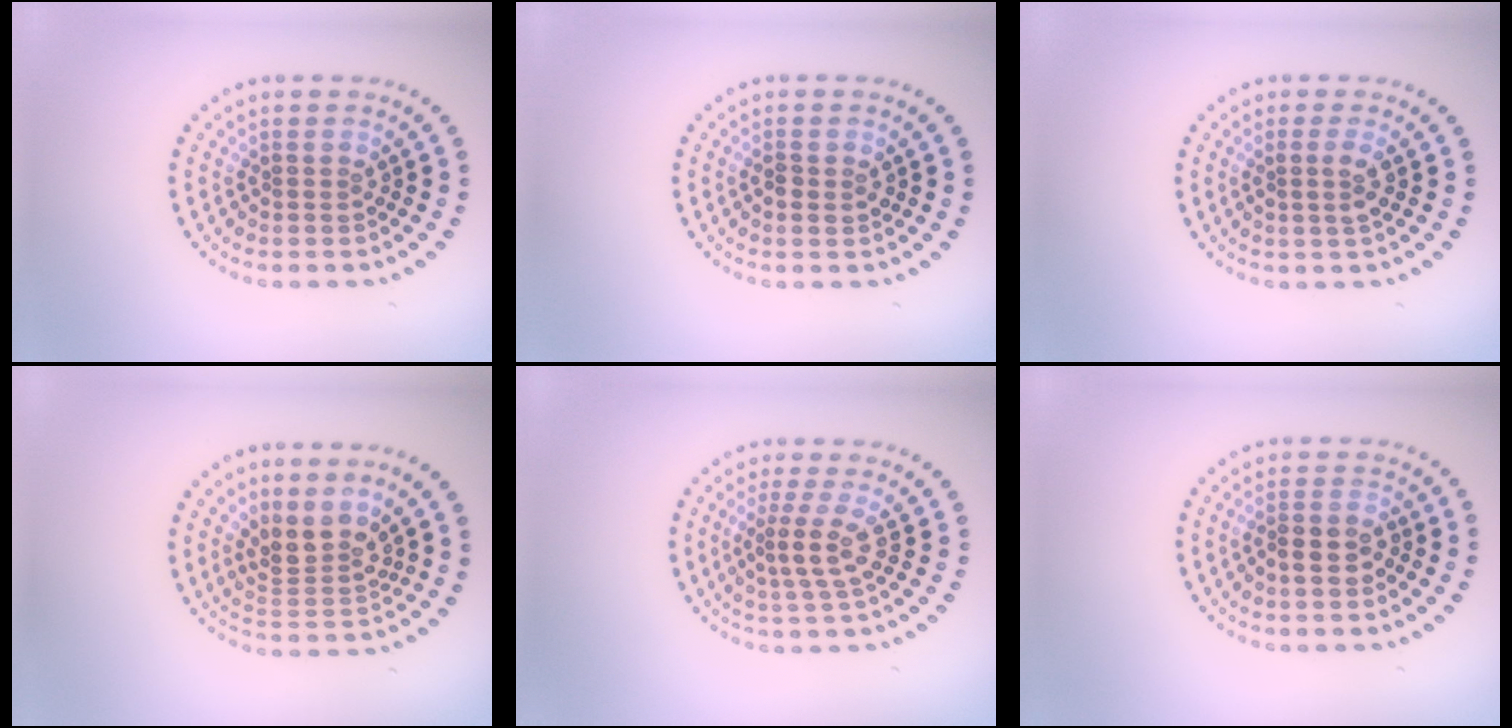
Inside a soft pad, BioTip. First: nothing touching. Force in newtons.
{"total": 1.2, "press": 1.2, "slide": 0.0}
{"total": 1.3, "press": 1.2, "slide": 0.6}
{"total": 3.0, "press": 2.3, "slide": 2.0}
{"total": 2.6, "press": 1.9, "slide": 1.8}
{"total": 2.3, "press": 2.1, "slide": 0.9}